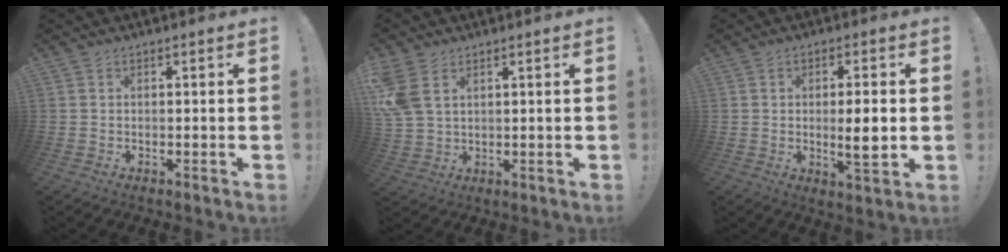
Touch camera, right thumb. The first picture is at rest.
{"total": 7.7, "force": [3.6, 4.8, 4.9], "torque": [-0.100, -0.016, 0.070]}
{"total": 7.4, "force": [-0.4, 1.7, 7.2], "torque": [-0.105, -0.003, -0.008]}